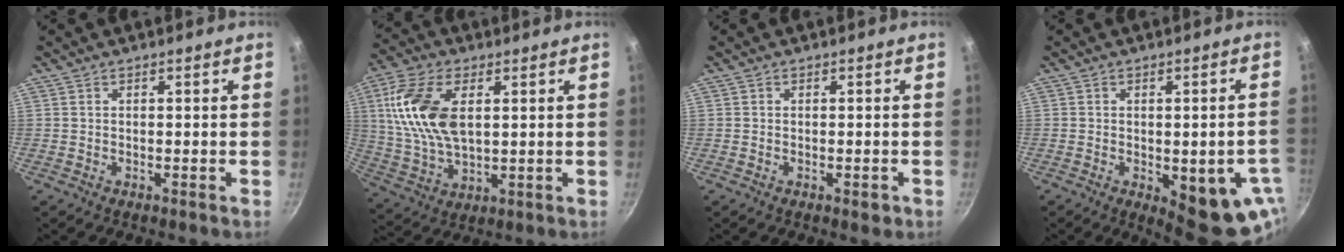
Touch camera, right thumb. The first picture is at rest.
{"total": 15.2, "force": [3.6, 8.4, 12.2], "torque": [-0.234, -0.005, 0.072]}
{"total": 1.6, "force": [-0.6, 0.8, 1.2], "torque": [-0.015, 0.001, -0.011]}
{"total": 14.2, "force": [-4.1, 5.7, 12.3], "torque": [-0.106, -0.005, -0.043]}